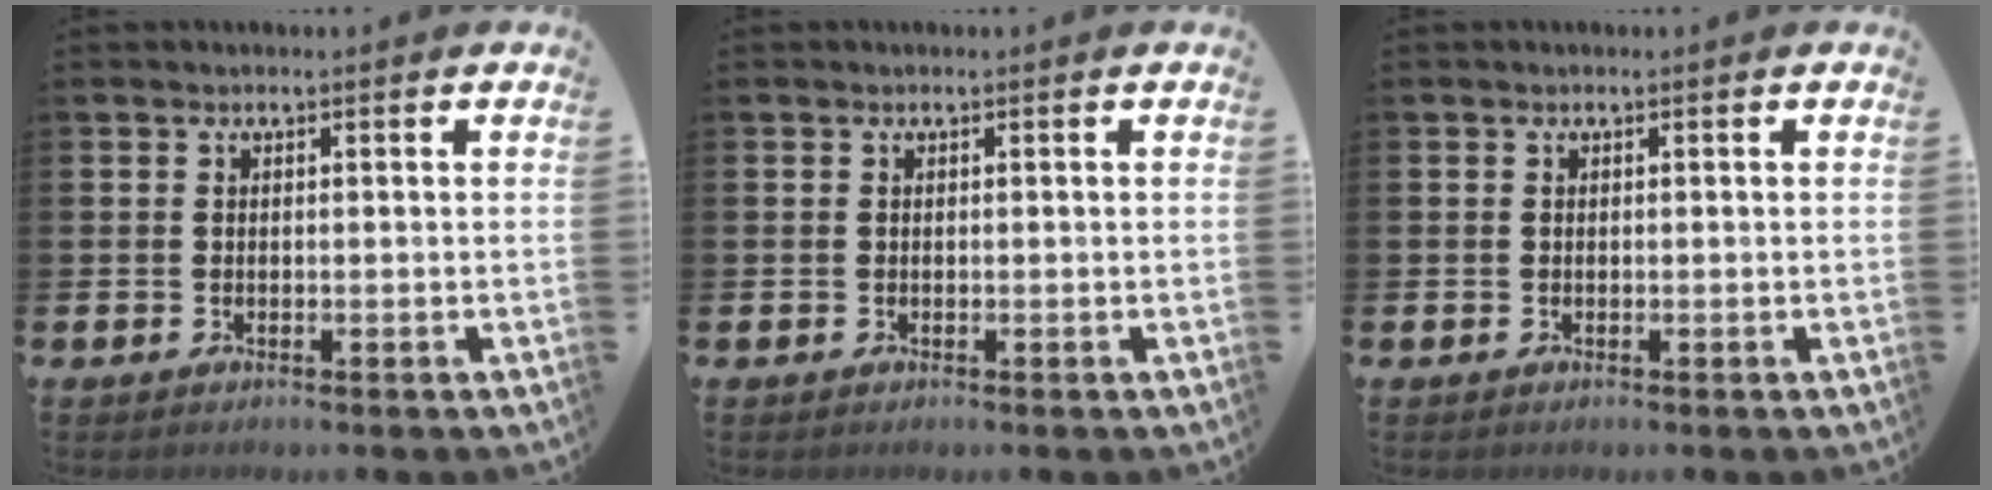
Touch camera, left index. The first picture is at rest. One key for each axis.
{"total": 0.0}
{"total": 0.0}